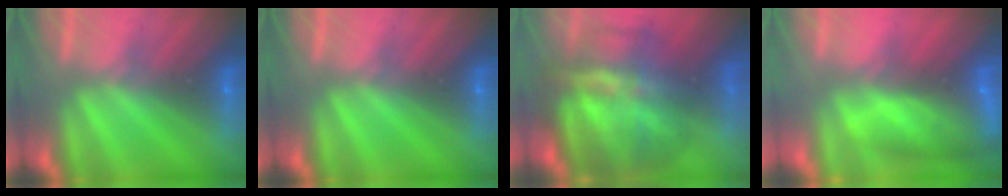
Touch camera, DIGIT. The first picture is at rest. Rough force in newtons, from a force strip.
{"total": 0.0}
{"total": 14.6}
{"total": 7.8}